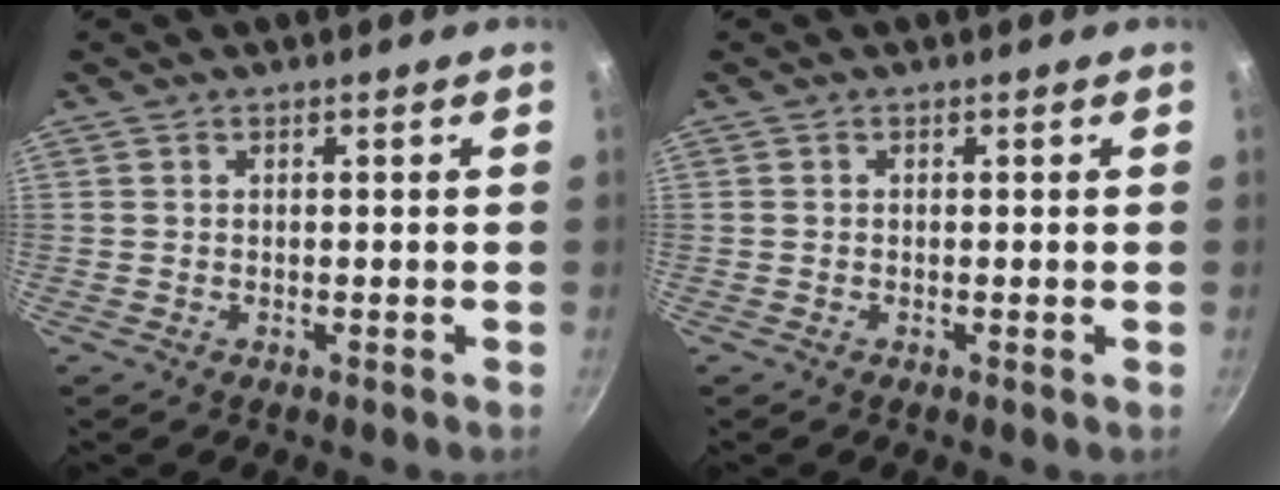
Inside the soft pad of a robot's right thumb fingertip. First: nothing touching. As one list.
[{"total": 0.0}]